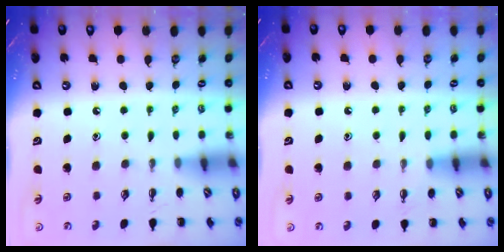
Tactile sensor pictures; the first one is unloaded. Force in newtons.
{"total": 6.0, "press": 5.6, "slide": 2.2}